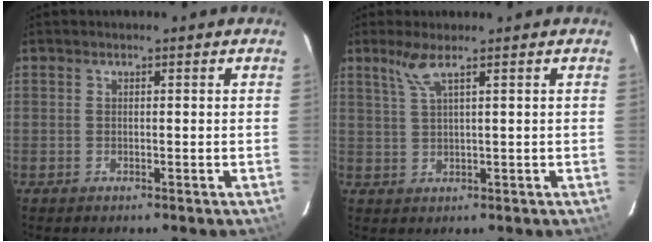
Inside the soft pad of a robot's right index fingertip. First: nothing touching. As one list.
[{"total": 3.2, "force": [2.0, -0.4, 2.5], "torque": [-0.054, -0.003, 0.045]}]